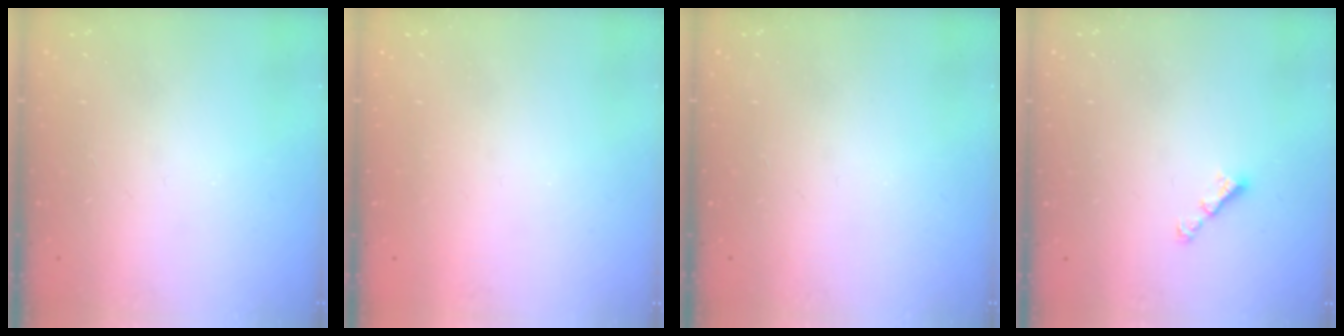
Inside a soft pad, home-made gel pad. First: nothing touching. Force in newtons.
{"total": 1.3, "press": 1.3, "slide": 0.2}
{"total": 0.0}
{"total": 3.3, "press": 3.3, "slide": 0.4}